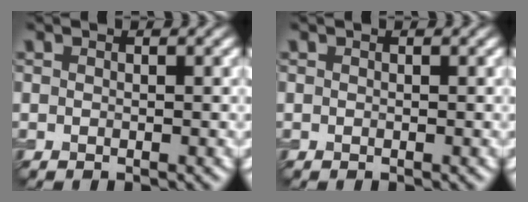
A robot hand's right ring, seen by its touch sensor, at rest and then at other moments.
{"total": 0.0}